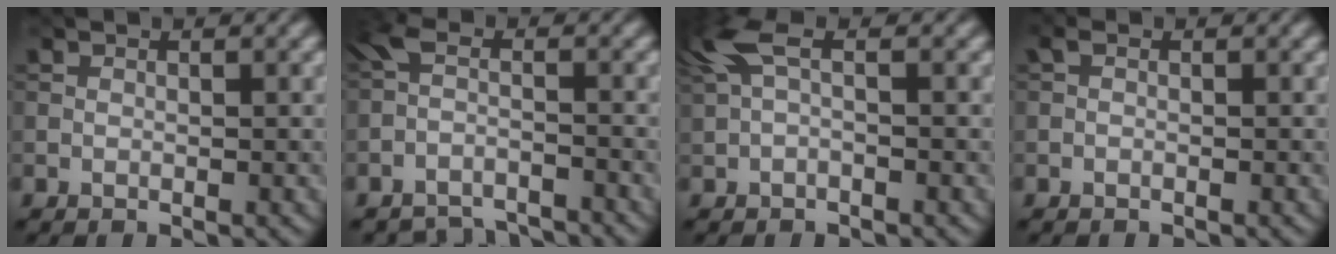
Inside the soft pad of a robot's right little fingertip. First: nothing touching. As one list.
[{"total": 5.5, "force": [-5.1, 1.2, 1.7], "torque": [-0.031, -0.015, -0.088]}, {"total": 2.6, "force": [0.3, 0.5, 2.5], "torque": [-0.059, 0.007, 0.001]}, {"total": 0.9, "force": [-0.9, -0.2, 0.1], "torque": [-0.006, 0.000, -0.015]}]